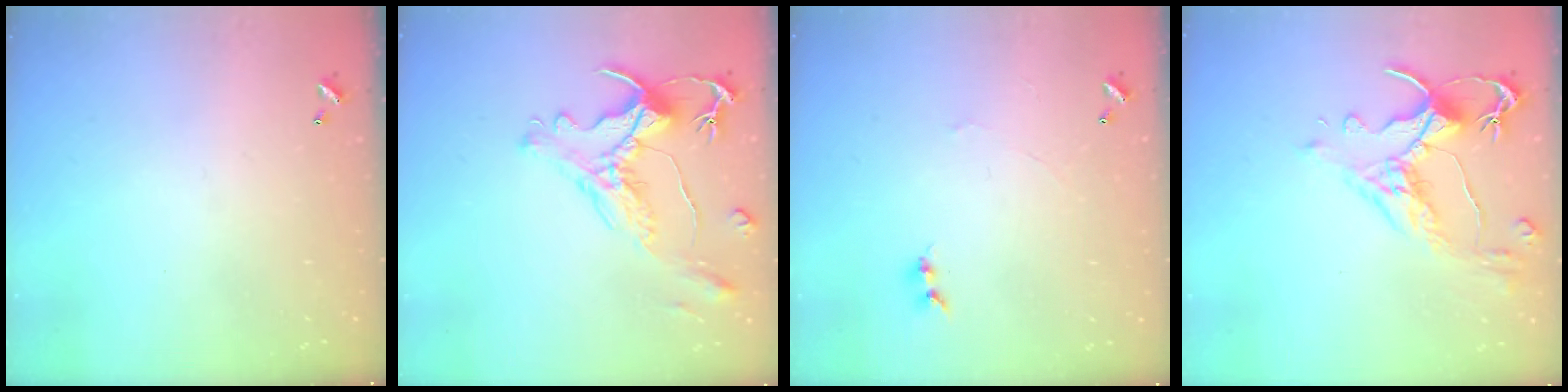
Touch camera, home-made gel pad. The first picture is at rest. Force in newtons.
{"total": 2.8, "press": 2.5, "slide": 1.3}
{"total": 0.0}
{"total": 3.2, "press": 2.8, "slide": 1.5}